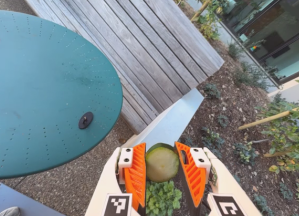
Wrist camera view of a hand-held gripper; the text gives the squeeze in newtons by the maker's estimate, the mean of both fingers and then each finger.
{"total": 14.3, "left": 14.5, "right": 14.0}